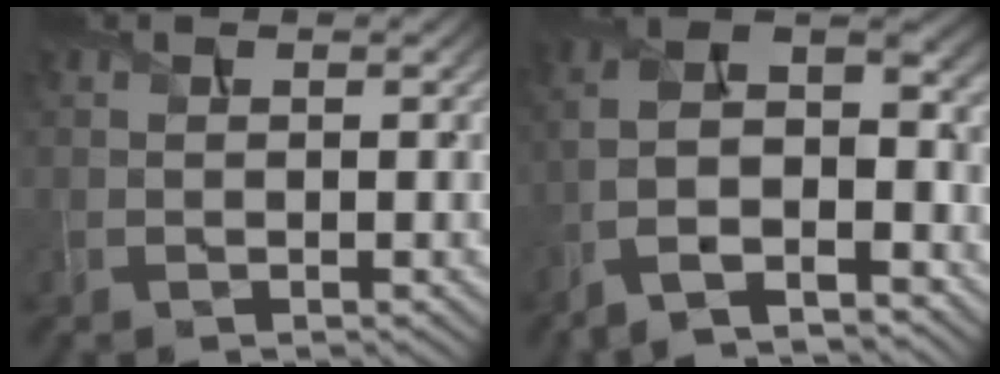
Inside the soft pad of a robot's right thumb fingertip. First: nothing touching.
{"total": 13.4, "force": [-6.8, 5.5, 10.1], "torque": [-0.223, -0.010, -0.117]}